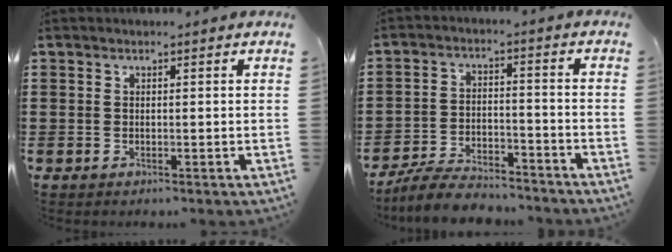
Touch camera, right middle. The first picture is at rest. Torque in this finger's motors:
{"motor_torque": [1.26, -0.88, 0.15, 0.06]}